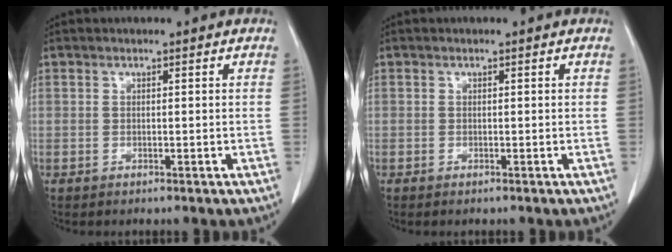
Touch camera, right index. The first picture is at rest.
{"total": 0.5, "force": [-0.3, 0.1, 0.4], "torque": [-0.008, -0.002, -0.005]}